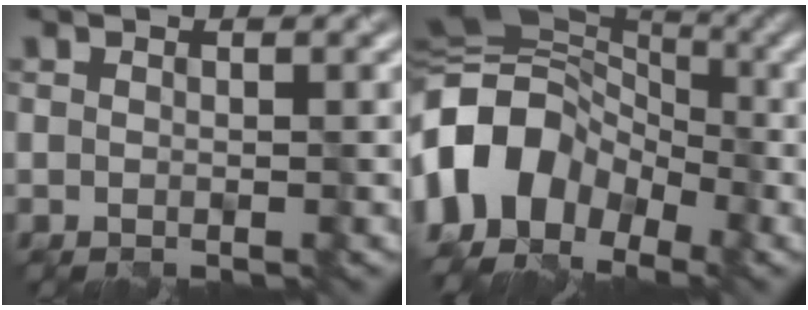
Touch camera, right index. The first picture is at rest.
{"total": 11.3, "force": [-4.8, 8.5, 5.8], "torque": [-0.128, 0.010, -0.117]}